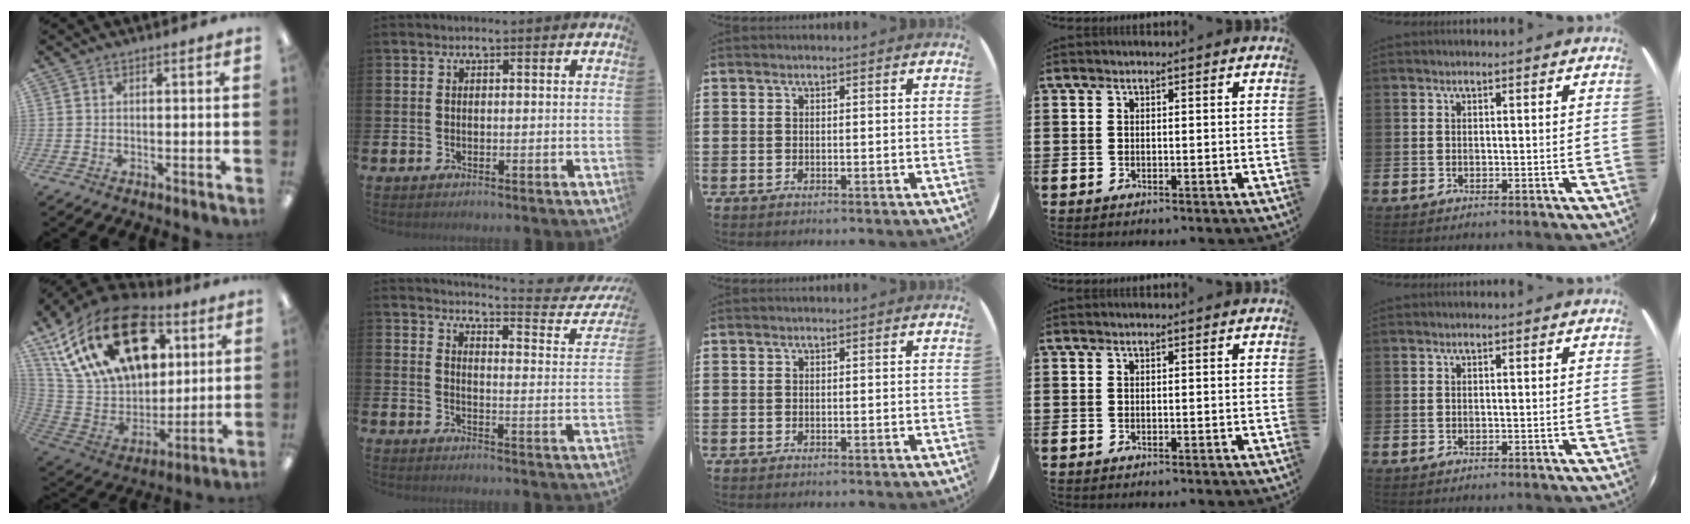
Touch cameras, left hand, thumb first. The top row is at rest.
{"thumb": {"total": 26.7, "force": [12.6, 16.3, 17.0], "torque": [-0.318, -0.049, 0.229]}, "index": {"total": 3.8, "force": [3.6, 0.1, 1.3], "torque": [-0.022, -0.045, 0.046]}}